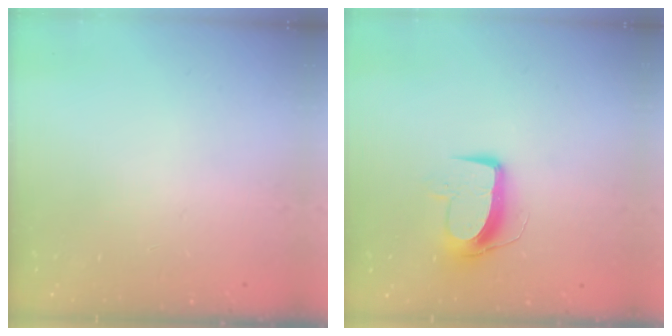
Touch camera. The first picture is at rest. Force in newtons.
{"total": 9.8, "press": 9.7, "slide": 0.7}